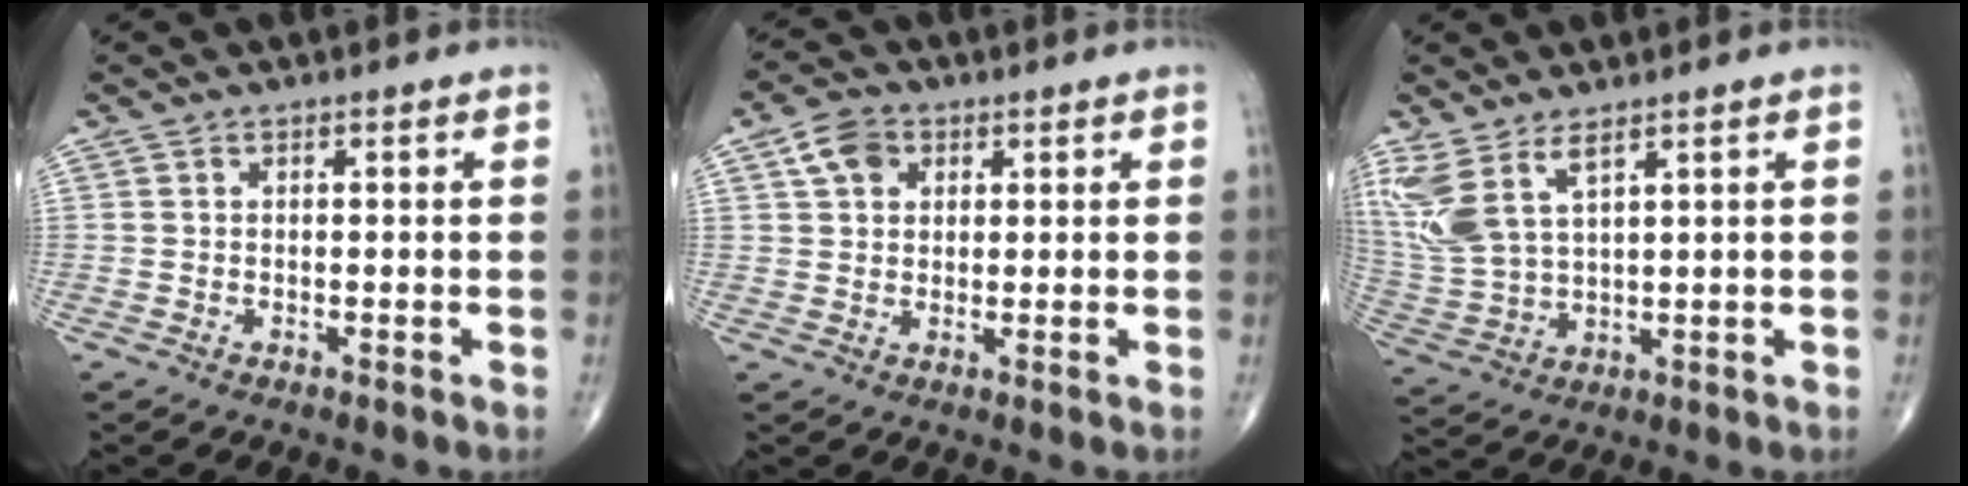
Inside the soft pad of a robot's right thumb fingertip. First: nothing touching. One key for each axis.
{"total": 5.4, "fx": 2.1, "fy": 4.0, "fz": 2.9, "tx": -0.039, "ty": 0.002, "tz": 0.035}
{"total": 10.3, "fx": 5.9, "fy": 3.9, "fz": 7.5, "tx": -0.180, "ty": -0.021, "tz": 0.137}